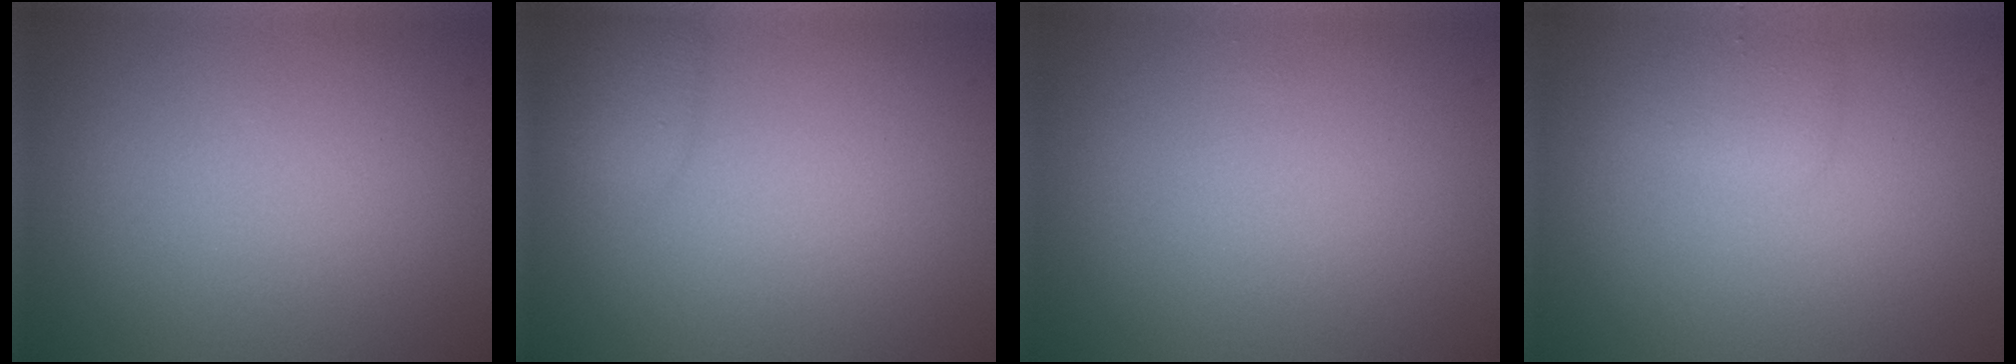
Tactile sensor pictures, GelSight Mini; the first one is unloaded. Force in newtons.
{"total": 1.6, "press": 1.6, "slide": 0.1}
{"total": 0.0}
{"total": 1.3, "press": 1.3, "slide": 0.0}